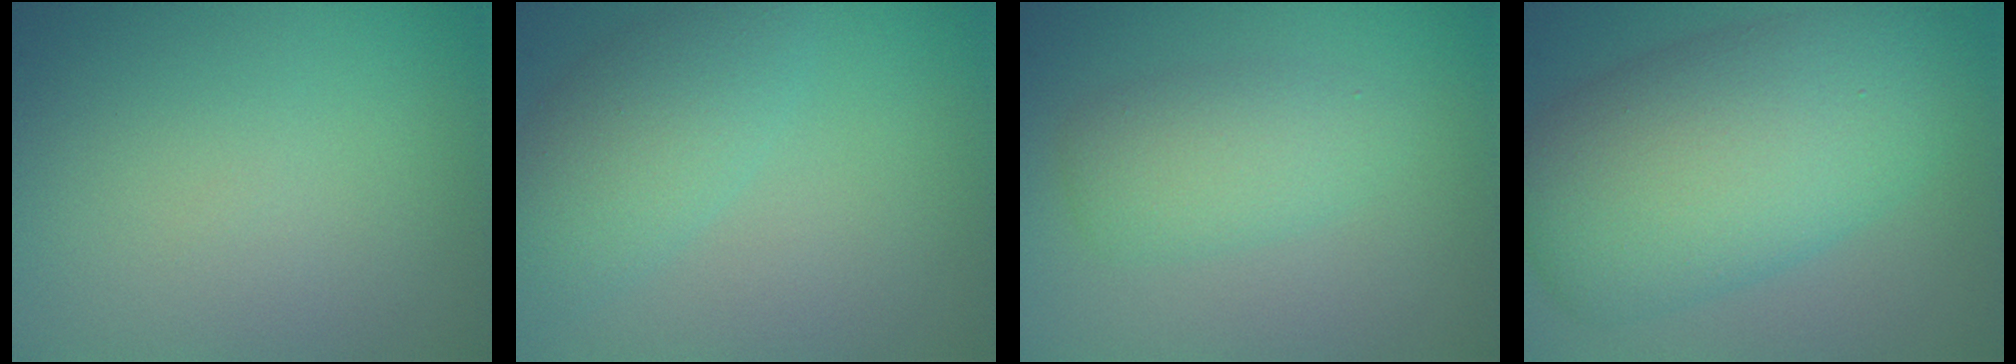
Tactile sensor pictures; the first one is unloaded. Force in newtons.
{"total": 3.8, "press": 3.8, "slide": 0.2}
{"total": 3.1, "press": 3.1, "slide": 0.1}
{"total": 10.0, "press": 10.0, "slide": 0.2}